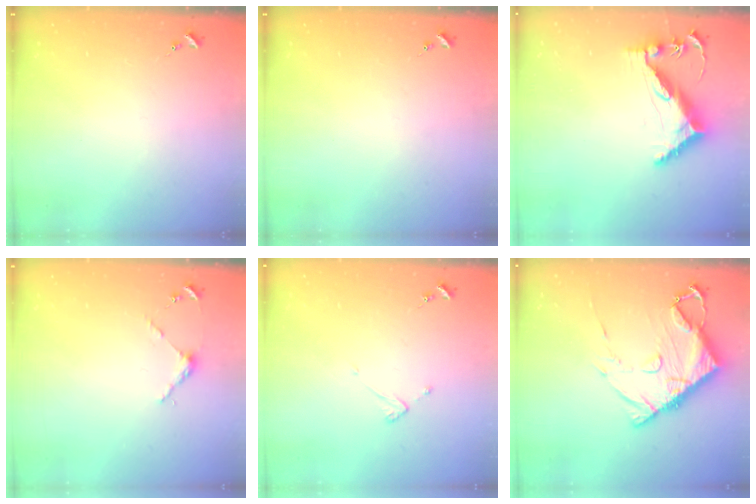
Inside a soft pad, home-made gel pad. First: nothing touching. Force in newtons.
{"total": 0.0}
{"total": 12.8, "press": 12.8, "slide": 0.8}
{"total": 3.9, "press": 3.9, "slide": 0.2}
{"total": 3.4, "press": 3.4, "slide": 0.1}
{"total": 14.3, "press": 14.2, "slide": 1.3}